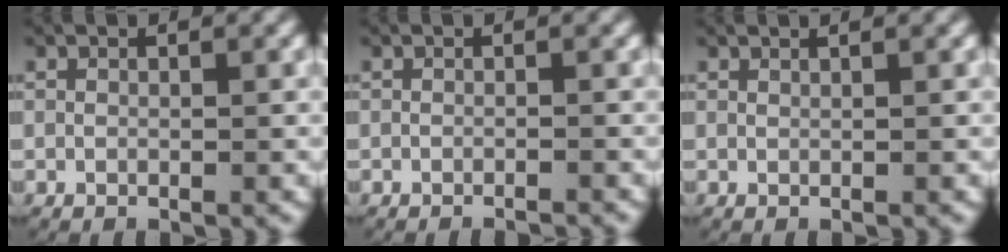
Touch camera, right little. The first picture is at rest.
{"total": 1.7, "force": [-1.7, 0.2, 0.3], "torque": [-0.001, -0.001, -0.027]}
{"total": 0.6, "force": [0.5, 0.1, 0.4], "torque": [-0.001, 0.004, 0.007]}